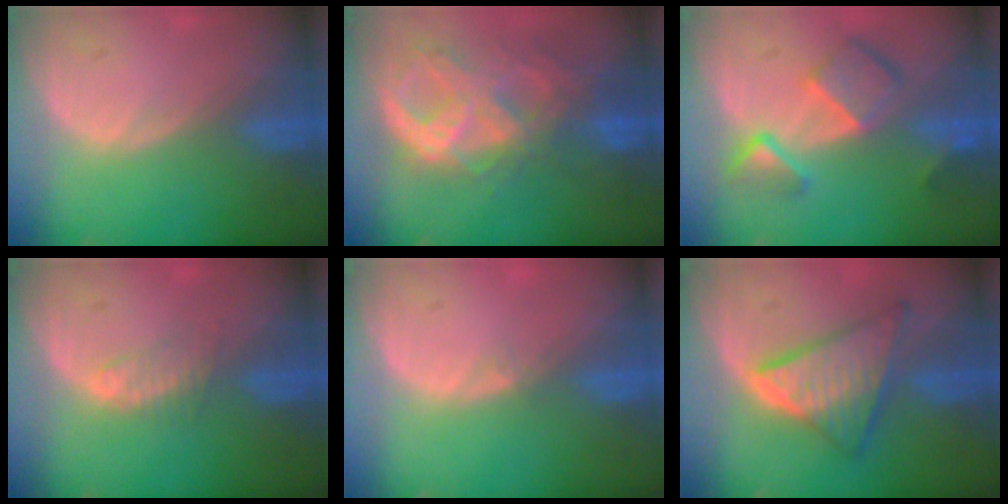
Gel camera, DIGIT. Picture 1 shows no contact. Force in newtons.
{"total": 10.7, "press": 9.0, "slide": 5.7}
{"total": 7.9, "press": 6.9, "slide": 3.9}
{"total": 2.3, "press": 2.3, "slide": 0.2}
{"total": 0.6, "press": 0.5, "slide": 0.4}
{"total": 9.0, "press": 9.0, "slide": 0.7}